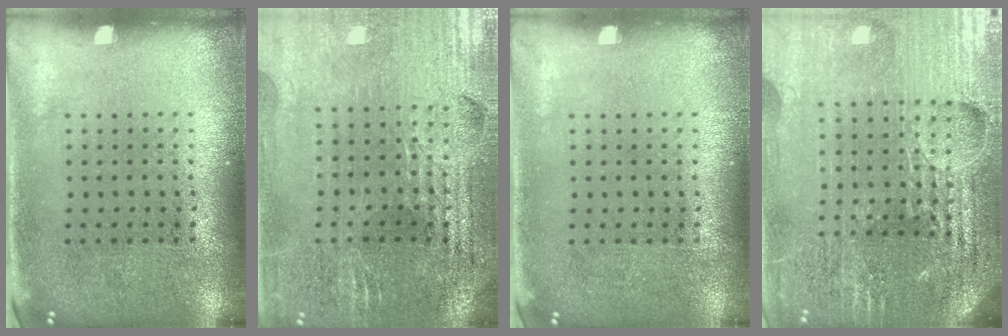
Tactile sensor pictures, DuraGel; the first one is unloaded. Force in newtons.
{"total": 2.9, "press": 2.8, "slide": 0.5}
{"total": 0.0}
{"total": 5.7, "press": 5.2, "slide": 2.3}